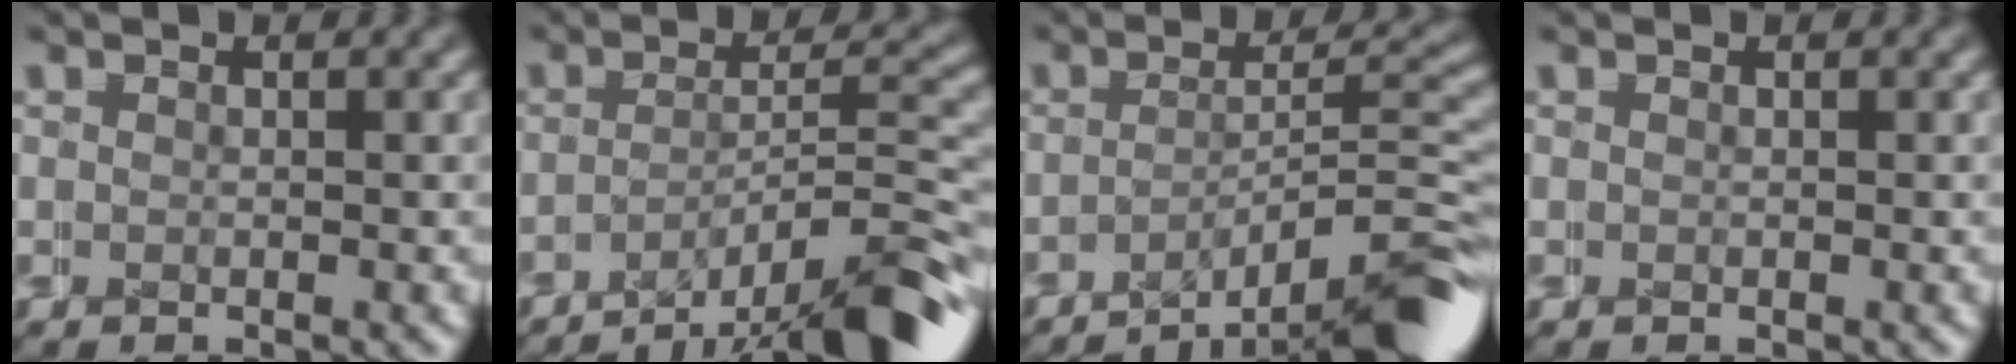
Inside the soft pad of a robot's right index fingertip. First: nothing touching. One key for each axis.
{"total": 7.2, "fx": -5.8, "fy": 1.1, "fz": 4.1, "tx": -0.036, "ty": 0.009, "tz": -0.087}
{"total": 8.0, "fx": -6.3, "fy": 1.4, "fz": 4.7, "tx": -0.040, "ty": 0.003, "tz": -0.089}
{"total": 0.0}